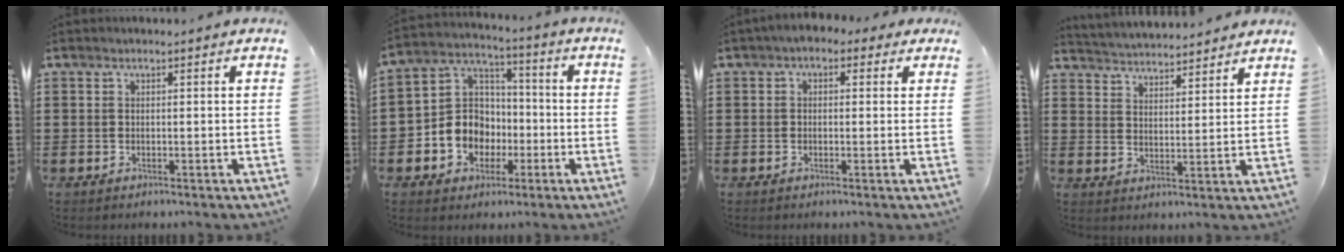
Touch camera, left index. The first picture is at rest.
{"total": 8.4, "force": [-2.7, 7.6, 2.3], "torque": [-0.079, 0.019, -0.052]}
{"total": 1.8, "force": [-0.1, 1.5, 1.0], "torque": [-0.023, 0.011, -0.004]}
{"total": 3.8, "force": [3.8, -0.1, -0.3], "torque": [-0.011, -0.023, 0.066]}